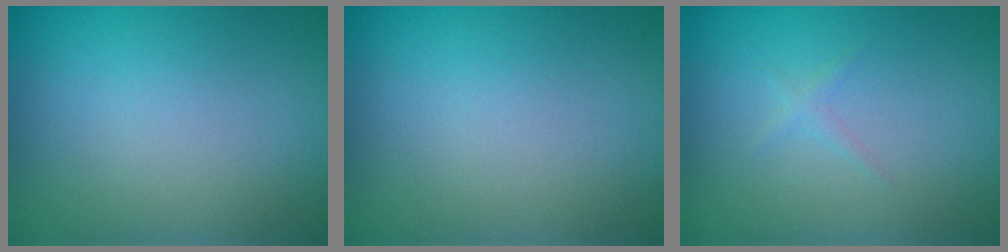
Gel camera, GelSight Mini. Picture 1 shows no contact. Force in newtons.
{"total": 0.0}
{"total": 0.6, "press": 0.6, "slide": 0.1}